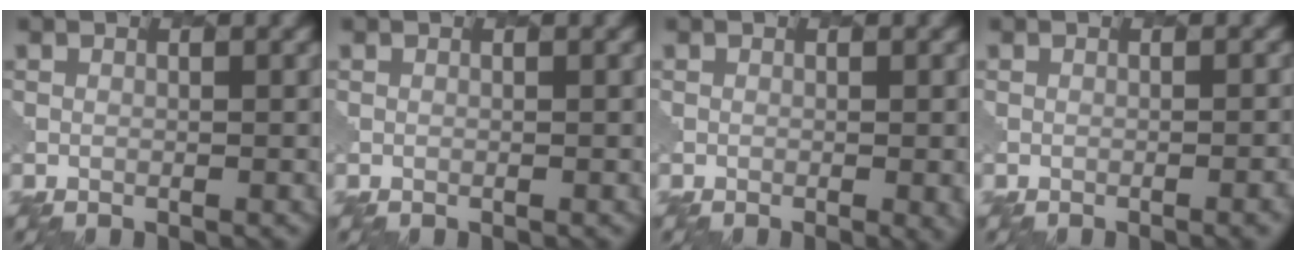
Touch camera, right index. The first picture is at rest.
{"total": 0.0}
{"total": 1.9, "force": [-0.7, 0.4, 1.7], "torque": [-0.022, -0.002, -0.009]}
{"total": 2.8, "force": [-1.5, 0.9, 2.2], "torque": [-0.005, 0.012, -0.014]}